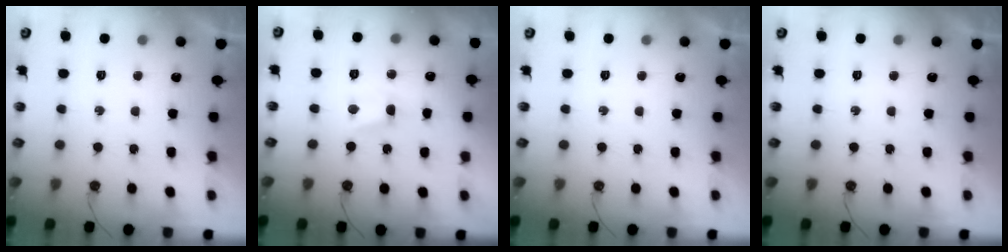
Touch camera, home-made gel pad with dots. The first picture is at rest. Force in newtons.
{"total": 3.0, "press": 3.0, "slide": 0.3}
{"total": 0.0}
{"total": 0.0}